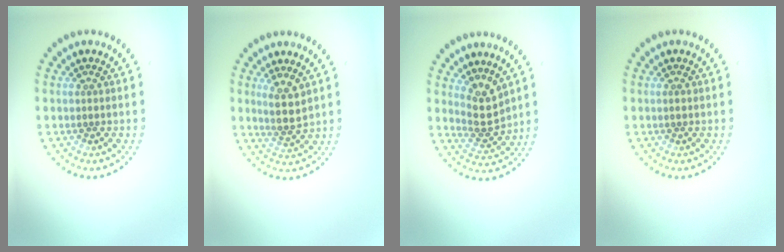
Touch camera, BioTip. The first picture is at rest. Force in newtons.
{"total": 2.7, "press": 2.2, "slide": 1.5}
{"total": 2.7, "press": 2.2, "slide": 1.6}
{"total": 0.5, "press": 0.5, "slide": 0.1}